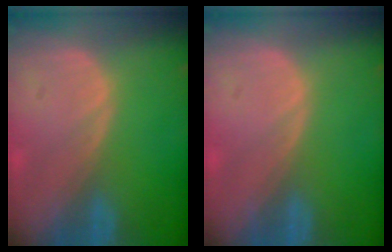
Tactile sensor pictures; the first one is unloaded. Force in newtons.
{"total": 0.0}